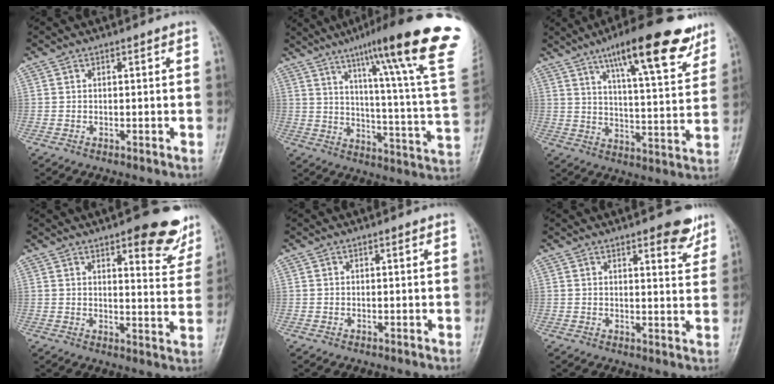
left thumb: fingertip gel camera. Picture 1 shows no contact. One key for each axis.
{"total": 27.6, "fx": 16.7, "fy": 1.9, "fz": 21.9, "tx": -0.283, "ty": -0.067, "tz": 0.230}
{"total": 18.9, "fx": 11.9, "fy": 4.7, "fz": 14.0, "tx": -0.177, "ty": -0.045, "tz": 0.180}
{"total": 12.5, "fx": 8.4, "fy": 4.4, "fz": 8.2, "tx": -0.058, "ty": -0.047, "tz": 0.099}
{"total": 0.0}
{"total": 6.3, "fx": 4.2, "fy": 2.2, "fz": 4.2, "tx": -0.032, "ty": -0.022, "tz": 0.049}